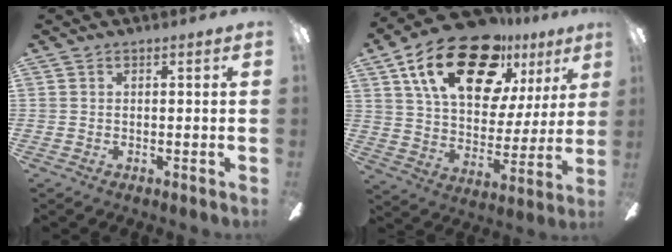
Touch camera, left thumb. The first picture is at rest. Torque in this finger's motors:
{"motor_torque": [0.38, 0.72, 1.37, -1.40, 0.22]}